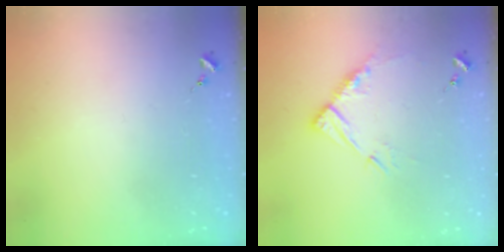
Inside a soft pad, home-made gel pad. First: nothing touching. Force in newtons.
{"total": 10.2, "press": 10.1, "slide": 0.9}